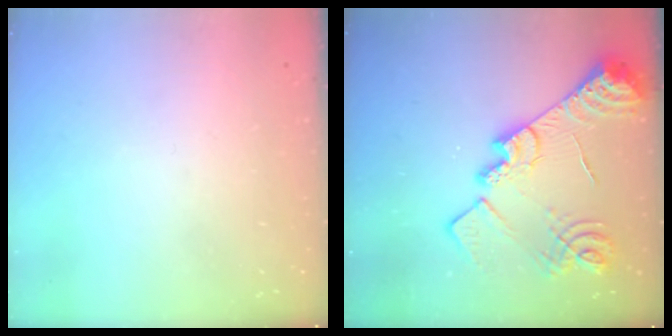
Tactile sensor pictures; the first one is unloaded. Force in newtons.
{"total": 20.8, "press": 20.8, "slide": 1.5}